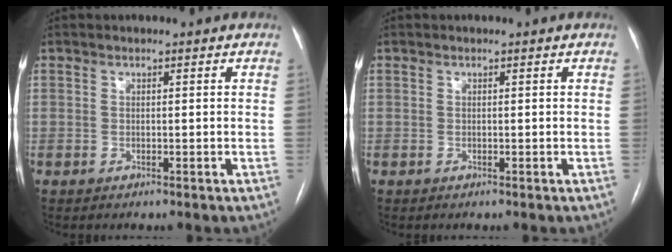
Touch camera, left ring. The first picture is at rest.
{"total": 0.0}